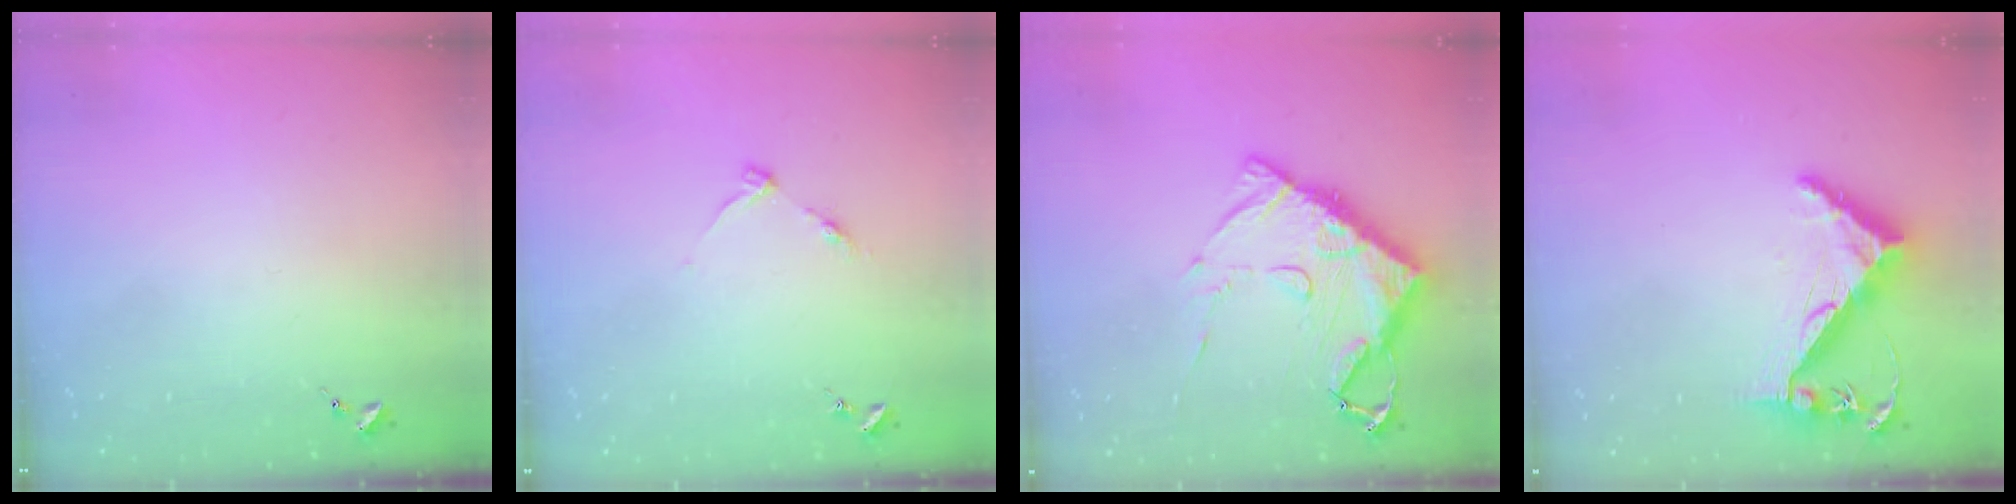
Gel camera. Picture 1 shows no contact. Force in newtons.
{"total": 4.6, "press": 4.6, "slide": 0.5}
{"total": 14.3, "press": 14.2, "slide": 1.3}
{"total": 8.7, "press": 8.6, "slide": 0.9}